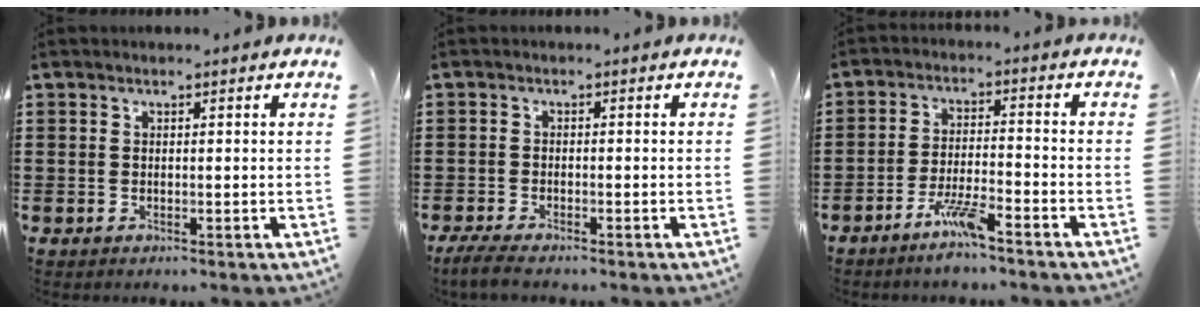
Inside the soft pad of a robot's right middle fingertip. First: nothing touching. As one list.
[{"total": 2.9, "force": [-2.7, 0.3, 1.2], "torque": [-0.035, -0.005, -0.057]}, {"total": 5.6, "force": [-4.1, 0.5, 3.7], "torque": [-0.083, -0.006, -0.077]}]